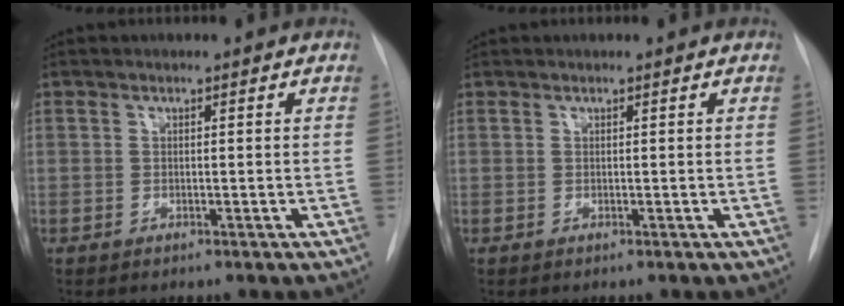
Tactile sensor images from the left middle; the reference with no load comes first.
{"total": 0.0}